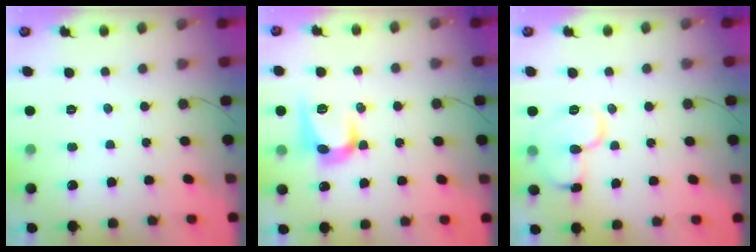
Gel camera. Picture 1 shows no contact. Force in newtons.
{"total": 11.1, "press": 11.1, "slide": 0.6}
{"total": 10.5, "press": 10.5, "slide": 1.1}